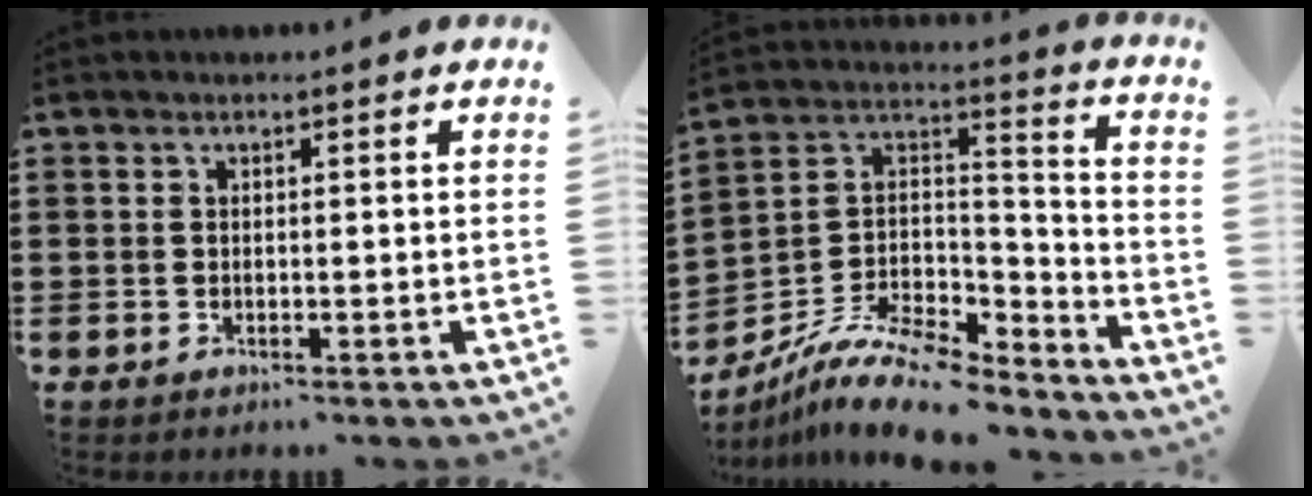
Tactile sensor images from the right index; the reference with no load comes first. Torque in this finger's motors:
{"motor_torque": [0.23, -0.14, -0.16, -0.21]}